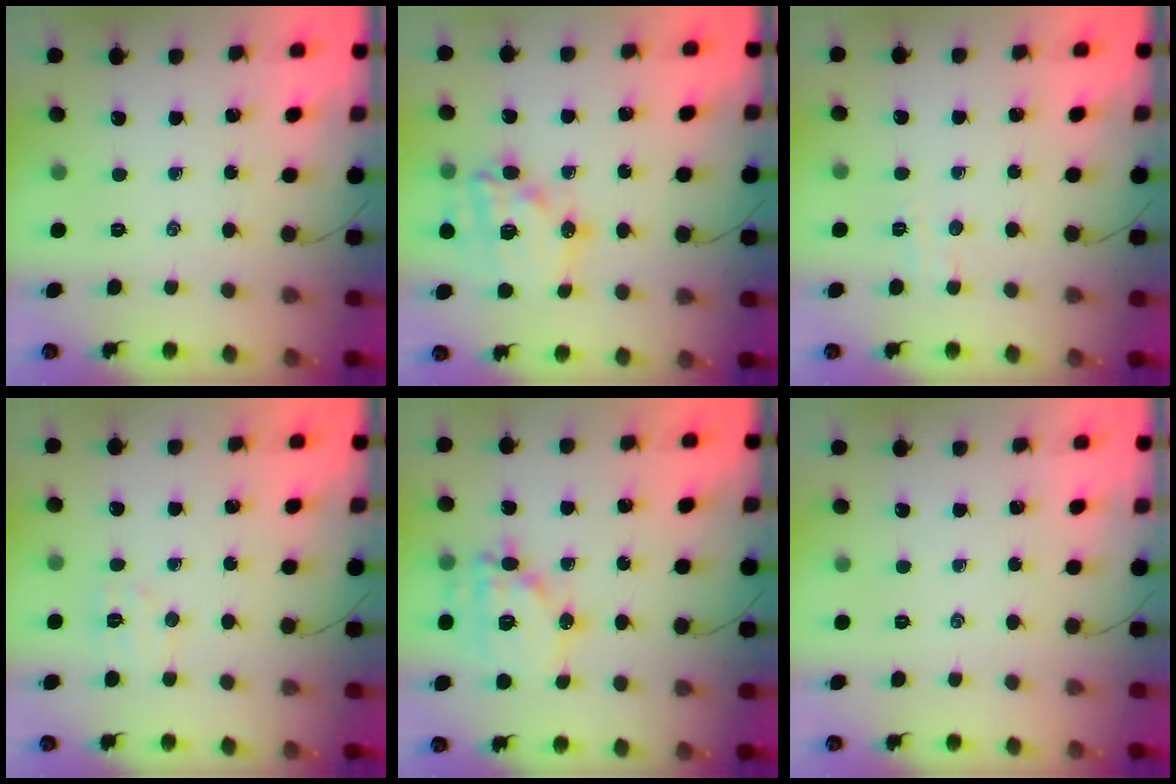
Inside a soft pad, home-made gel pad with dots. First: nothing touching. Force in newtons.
{"total": 17.6, "press": 17.2, "slide": 3.7}
{"total": 4.6, "press": 4.5, "slide": 1.0}
{"total": 6.3, "press": 6.2, "slide": 1.0}
{"total": 15.1, "press": 15.0, "slide": 2.1}
{"total": 0.0}